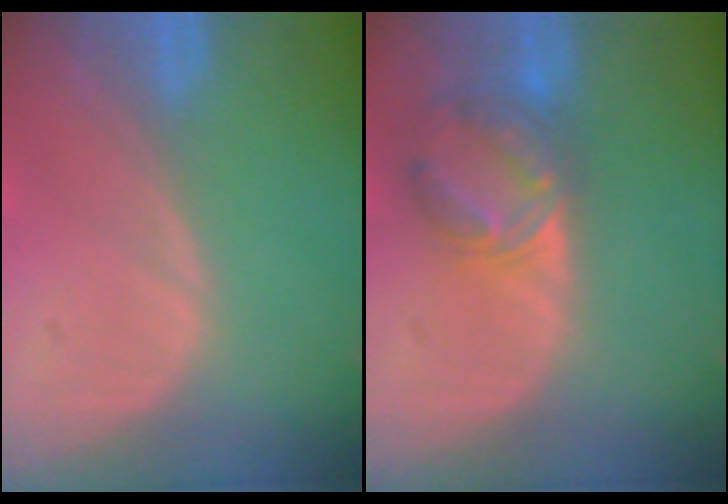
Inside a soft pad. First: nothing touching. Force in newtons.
{"total": 6.8, "press": 6.3, "slide": 2.4}